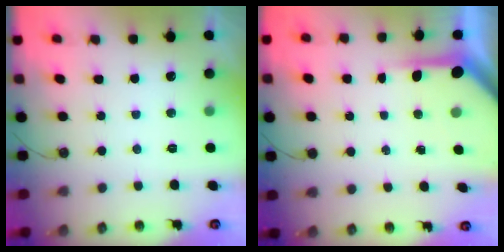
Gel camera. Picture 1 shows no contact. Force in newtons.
{"total": 5.3, "press": 5.3, "slide": 0.4}